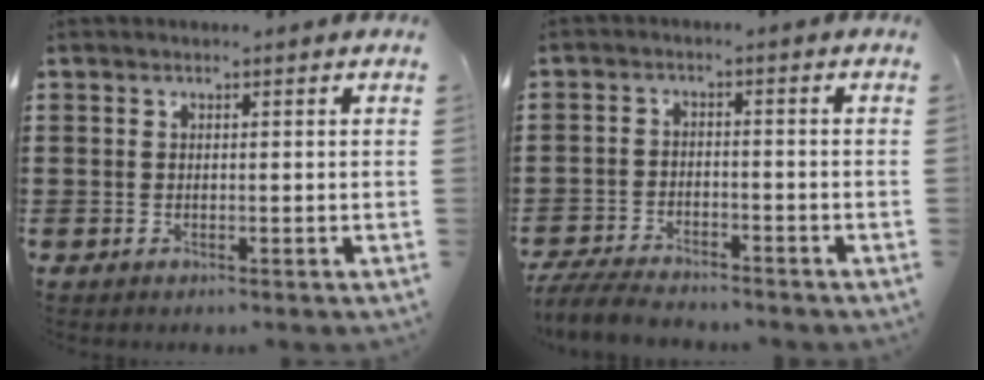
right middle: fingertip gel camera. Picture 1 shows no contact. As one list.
[{"total": 4.8, "force": [-4.6, 0.7, 1.2], "torque": [-0.040, -0.004, -0.095]}]